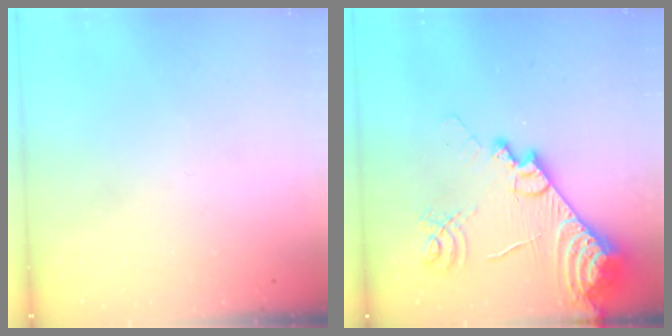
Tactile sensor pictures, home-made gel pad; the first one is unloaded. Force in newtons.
{"total": 20.0, "press": 19.9, "slide": 2.0}